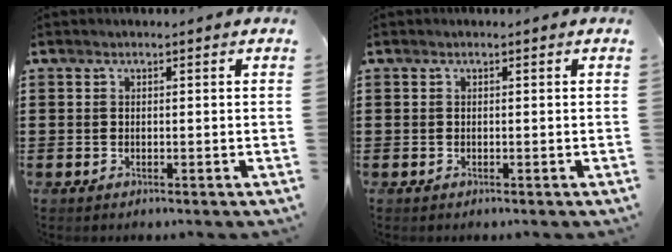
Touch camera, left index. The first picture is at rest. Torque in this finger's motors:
{"motor_torque": [0.00, 0.00, 0.00, 0.00]}